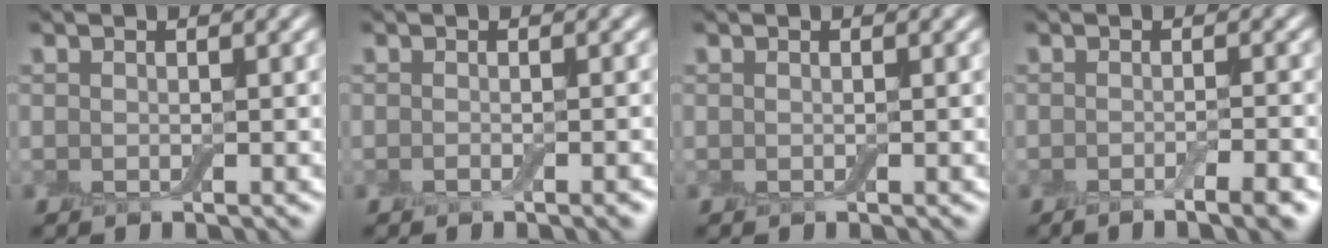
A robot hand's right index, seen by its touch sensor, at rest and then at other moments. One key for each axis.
{"total": 1.1, "fx": -0.6, "fy": 0.3, "fz": 0.9, "tx": -0.011, "ty": -0.003, "tz": -0.012}
{"total": 0.0}
{"total": 3.7, "fx": -2.1, "fy": 0.8, "fz": 2.9, "tx": -0.033, "ty": -0.002, "tz": -0.034}